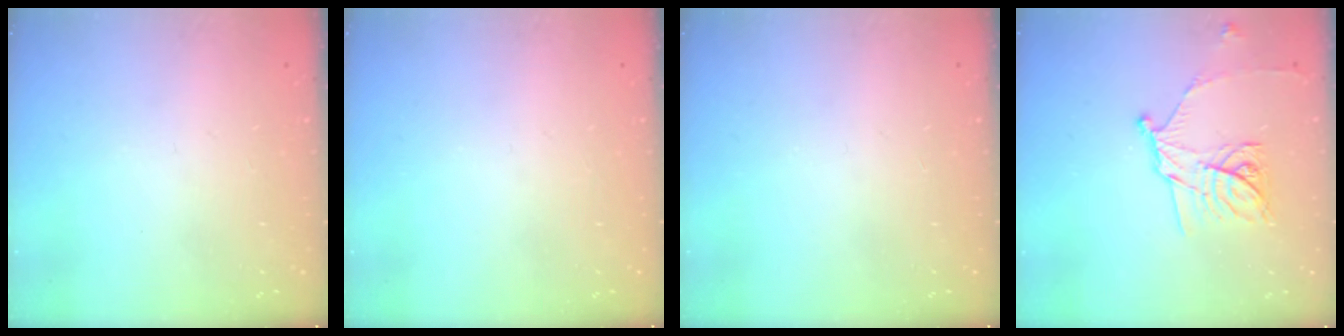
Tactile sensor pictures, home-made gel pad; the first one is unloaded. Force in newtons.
{"total": 0.0}
{"total": 0.0}
{"total": 13.5, "press": 13.5, "slide": 0.1}